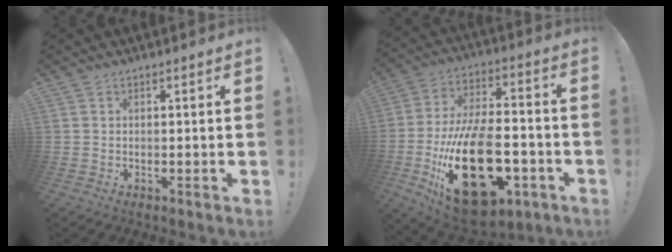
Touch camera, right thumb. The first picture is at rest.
{"total": 29.6, "force": [-9.0, 15.8, 23.4], "torque": [-0.438, 0.051, -0.130]}